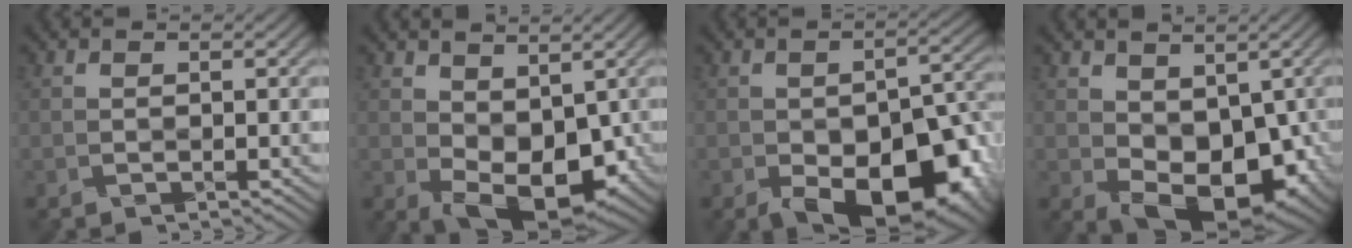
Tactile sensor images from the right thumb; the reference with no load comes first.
{"total": 8.2, "force": [-0.1, 5.0, 6.5], "torque": [-0.112, -0.014, -0.004]}
{"total": 14.7, "force": [-6.6, 8.0, 10.4], "torque": [-0.125, -0.040, -0.096]}
{"total": 9.4, "force": [-0.7, 6.0, 7.2], "torque": [-0.125, -0.024, -0.011]}